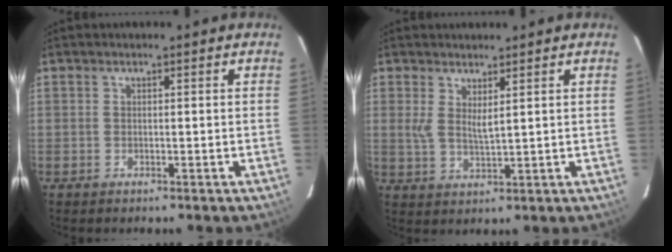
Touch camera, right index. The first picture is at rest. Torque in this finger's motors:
{"motor_torque": [0.10, 0.22, 0.02, 0.04]}